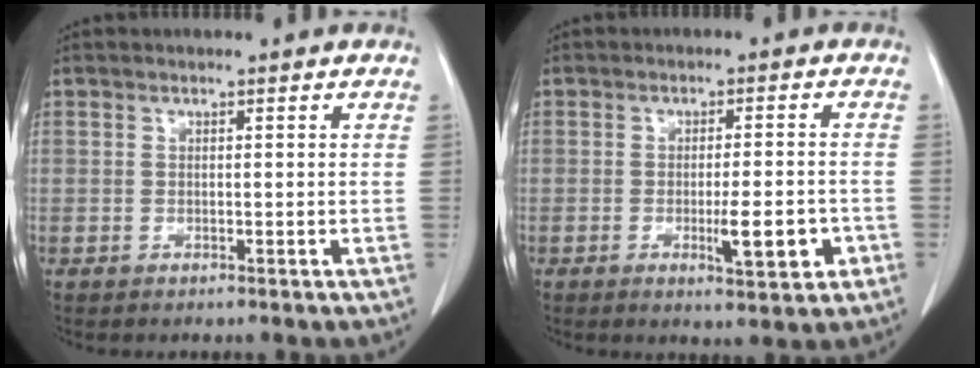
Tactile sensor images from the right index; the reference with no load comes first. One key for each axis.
{"total": 6.3, "fx": -2.1, "fy": 1.1, "fz": 5.8, "tx": -0.085, "ty": -0.005, "tz": -0.023}